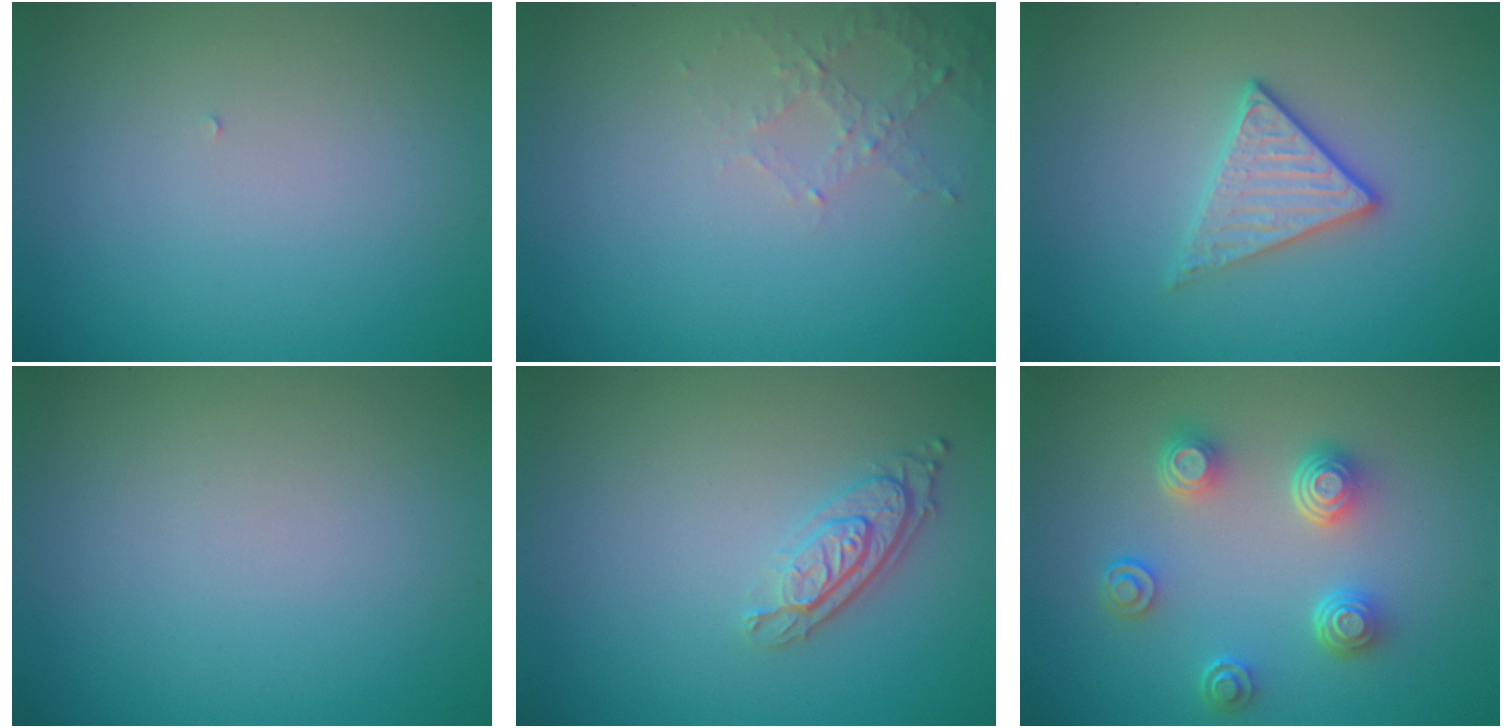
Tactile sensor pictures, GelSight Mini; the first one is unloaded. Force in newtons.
{"total": 1.8, "press": 1.7, "slide": 0.5}
{"total": 2.9, "press": 2.6, "slide": 1.2}
{"total": 0.0}
{"total": 3.1, "press": 2.4, "slide": 2.0}
{"total": 4.2, "press": 3.2, "slide": 2.7}